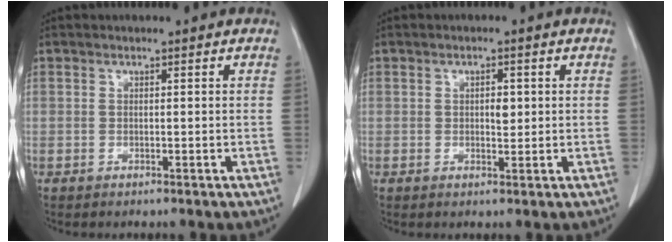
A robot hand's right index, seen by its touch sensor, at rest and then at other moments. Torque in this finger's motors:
{"motor_torque": [-0.11, 0.03, 0.08, 0.00]}